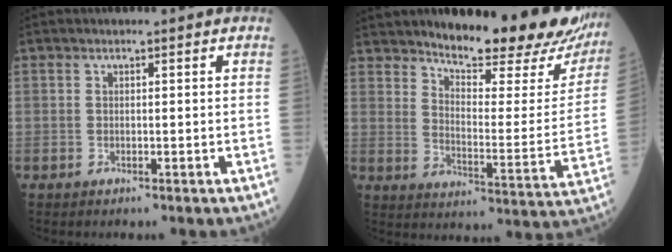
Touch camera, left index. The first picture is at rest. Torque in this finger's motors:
{"motor_torque": [0.41, -1.13, 0.44, 0.16]}